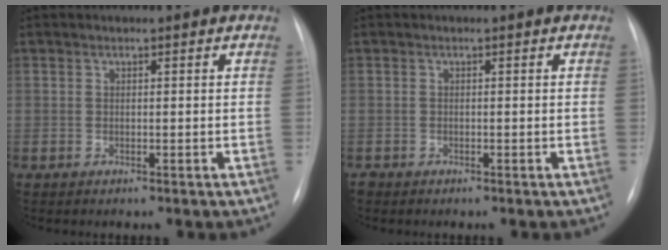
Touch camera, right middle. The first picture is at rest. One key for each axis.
{"total": 0.6, "fx": -0.5, "fy": 0.3, "fz": 0.0, "tx": -0.002, "ty": 0.001, "tz": -0.011}